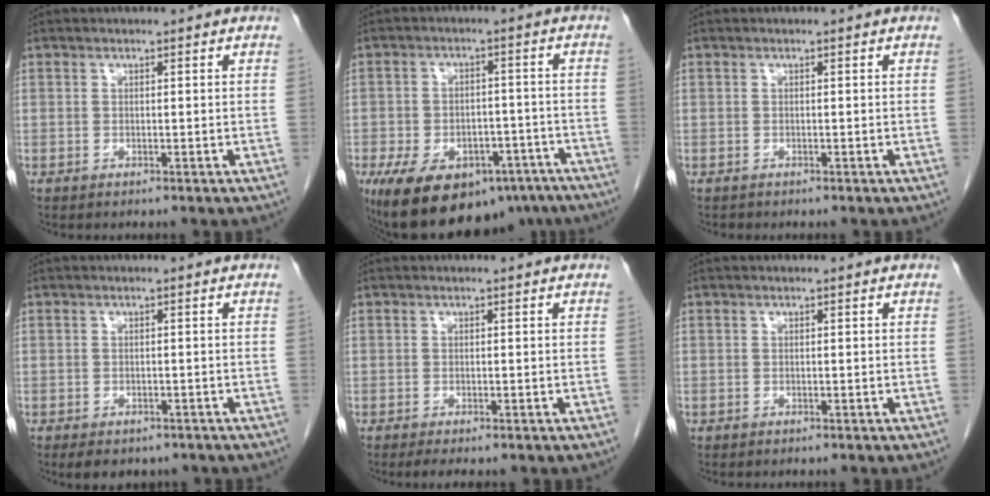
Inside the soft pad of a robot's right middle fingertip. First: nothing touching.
{"total": 18.0, "force": [-12.0, 9.3, 9.6], "torque": [-0.172, 0.006, -0.165]}
{"total": 0.0}
{"total": 6.2, "force": [-4.7, 3.2, 2.6], "torque": [-0.028, 0.002, -0.059]}
{"total": 2.4, "force": [-1.8, 0.6, 1.5], "torque": [-0.023, -0.007, -0.023]}
{"total": 0.0}